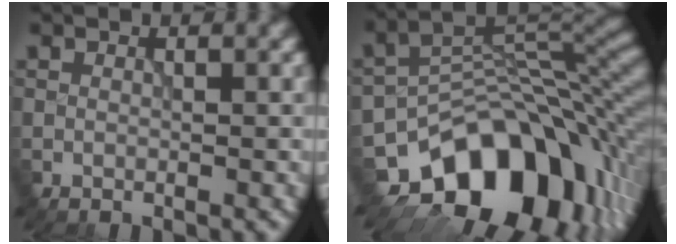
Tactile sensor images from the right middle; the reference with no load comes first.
{"total": 14.4, "force": [-7.6, 9.2, 8.0], "torque": [-0.108, -0.012, -0.124]}